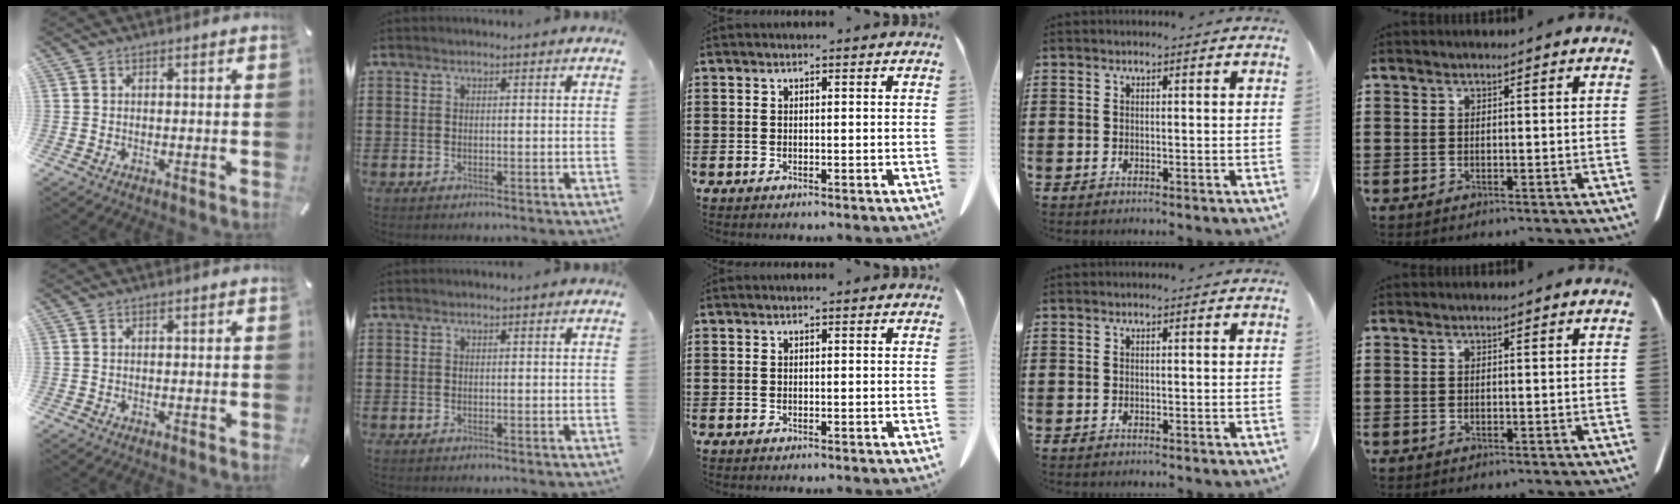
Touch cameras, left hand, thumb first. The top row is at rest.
{}